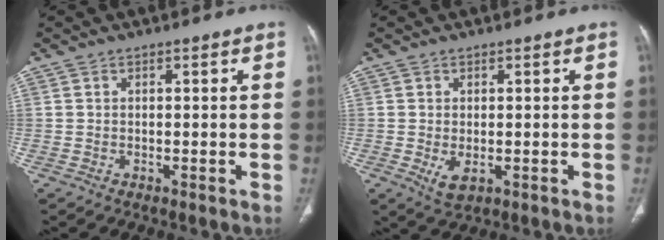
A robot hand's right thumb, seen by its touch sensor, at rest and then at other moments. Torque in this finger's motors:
{"motor_torque": [-0.32, 0.44, 0.13, 0.61, 0.00]}